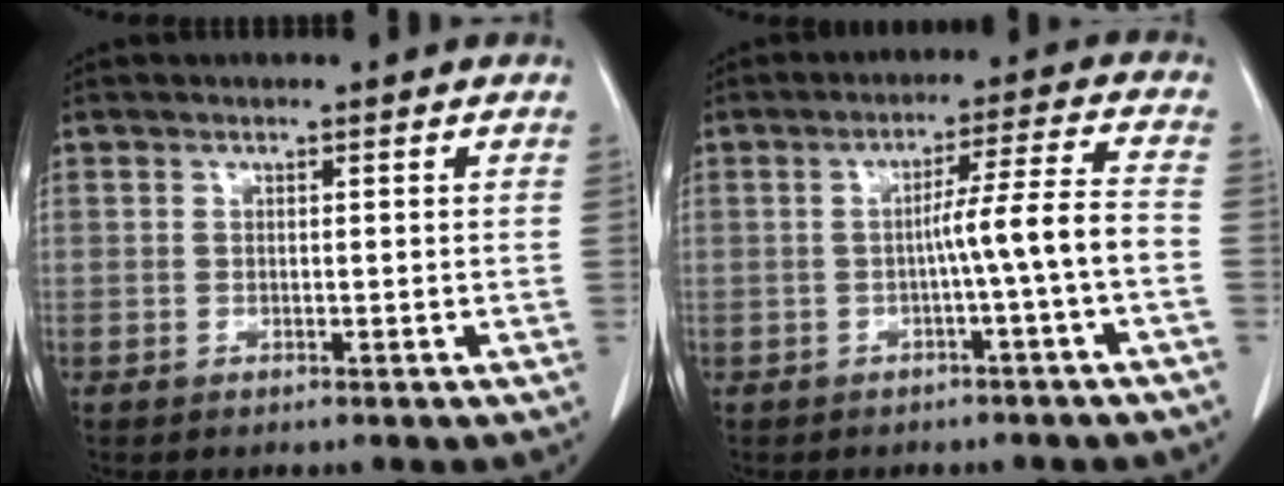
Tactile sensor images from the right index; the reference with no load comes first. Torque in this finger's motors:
{"motor_torque": [0.78, -0.36, 0.48, 0.08]}